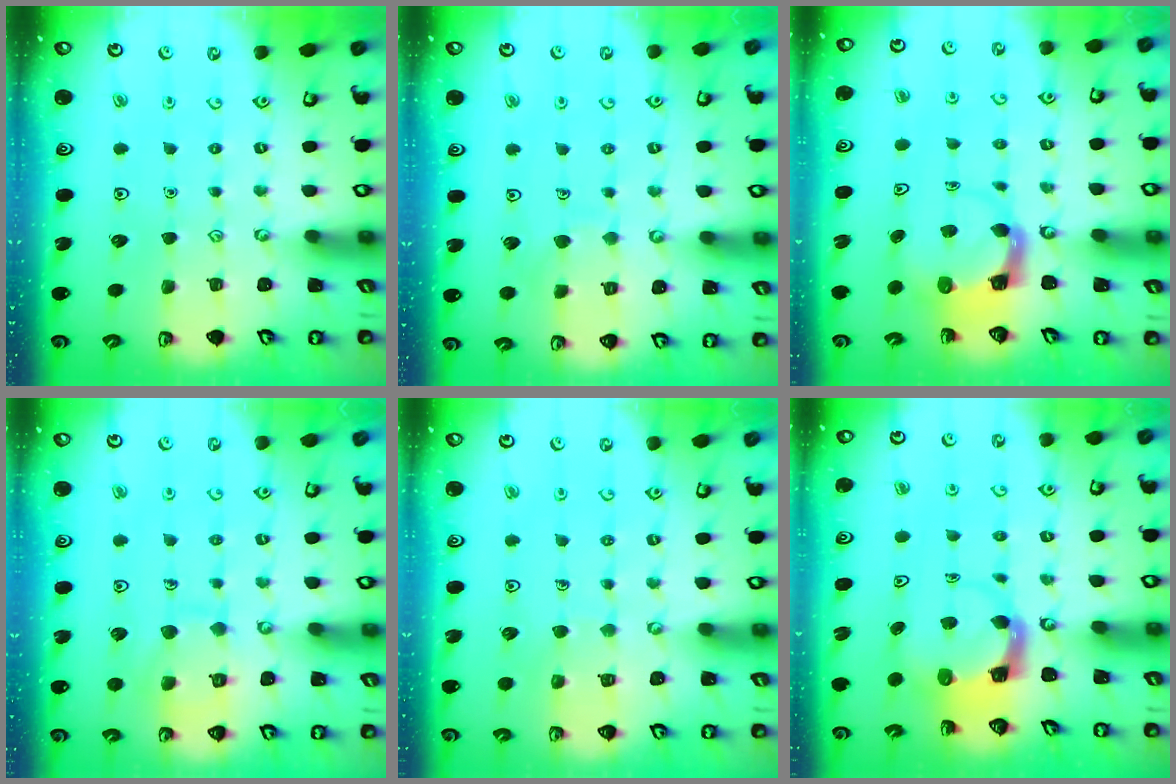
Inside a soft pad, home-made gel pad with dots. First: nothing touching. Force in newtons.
{"total": 5.4, "press": 5.4, "slide": 0.5}
{"total": 3.7, "press": 3.7, "slide": 0.5}
{"total": 10.3, "press": 10.2, "slide": 0.9}
{"total": 6.8, "press": 6.7, "slide": 0.6}
{"total": 3.6, "press": 3.6, "slide": 0.5}